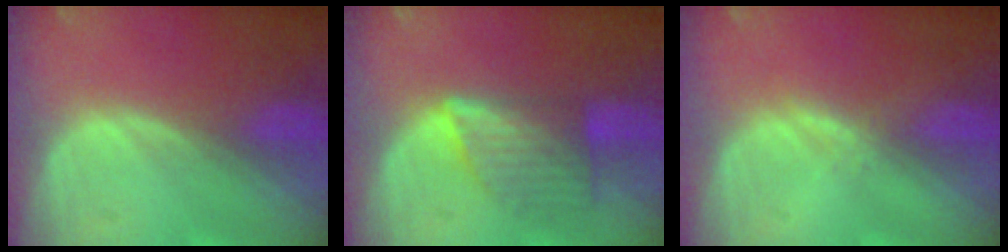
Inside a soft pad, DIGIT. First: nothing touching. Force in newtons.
{"total": 6.6, "press": 6.5, "slide": 1.0}
{"total": 1.1, "press": 1.1, "slide": 0.1}